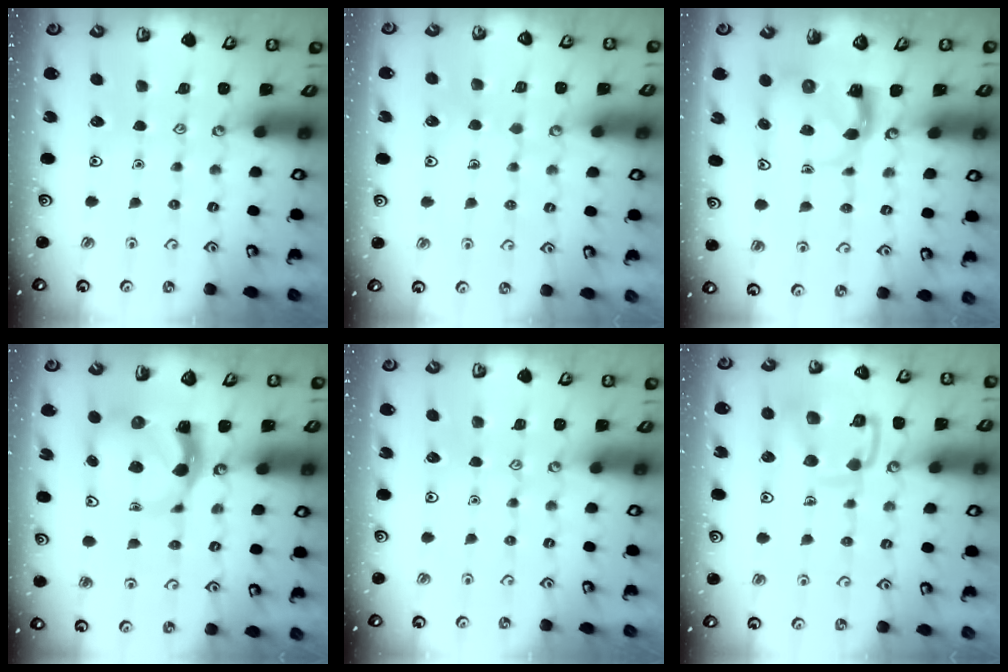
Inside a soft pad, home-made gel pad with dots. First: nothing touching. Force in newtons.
{"total": 4.3, "press": 4.3, "slide": 0.3}
{"total": 4.0, "press": 3.9, "slide": 0.6}
{"total": 5.5, "press": 5.5, "slide": 0.9}
{"total": 0.0}
{"total": 13.1, "press": 13.1, "slide": 1.4}